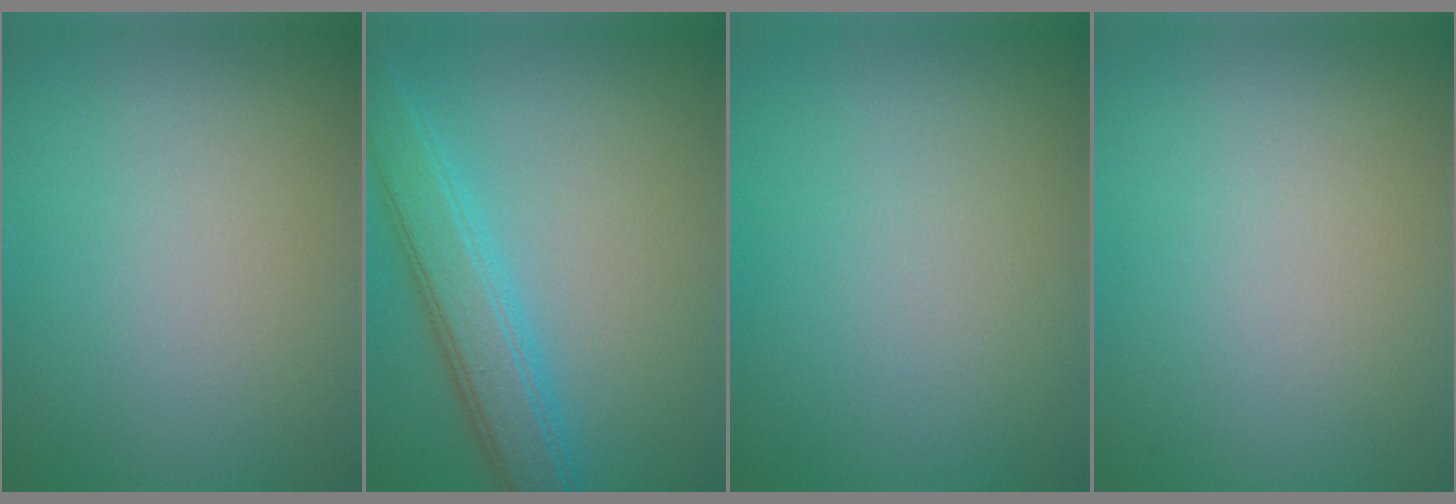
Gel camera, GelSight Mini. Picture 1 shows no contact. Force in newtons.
{"total": 4.6, "press": 4.6, "slide": 0.2}
{"total": 0.0}
{"total": 0.0}